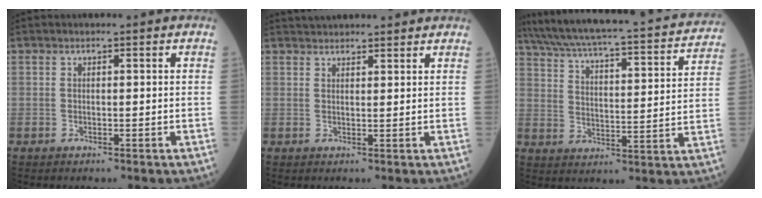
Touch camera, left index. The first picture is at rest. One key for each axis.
{"total": 7.4, "fx": 7.0, "fy": 1.3, "fz": 2.0, "tx": -0.028, "ty": 0.034, "tz": 0.096}
{"total": 25.6, "fx": 22.6, "fy": 4.0, "fz": 11.4, "tx": -0.196, "ty": -0.013, "tz": 0.299}